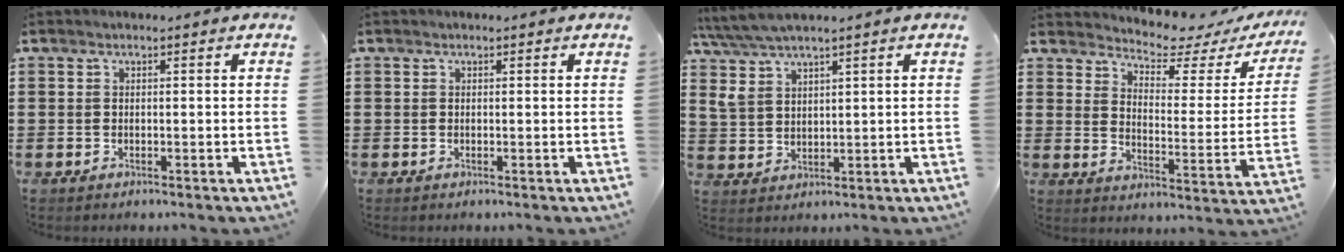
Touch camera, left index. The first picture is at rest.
{"total": 0.0}
{"total": 4.8, "force": [3.8, 1.7, 2.4], "torque": [-0.062, -0.004, 0.069]}
{"total": 3.8, "force": [3.6, 0.7, 1.1], "torque": [-0.039, -0.034, 0.052]}